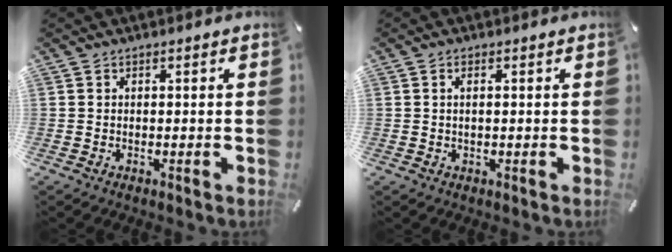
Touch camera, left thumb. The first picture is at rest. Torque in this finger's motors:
{"motor_torque": [-0.30, -0.48, -0.12, 0.09, -0.04]}